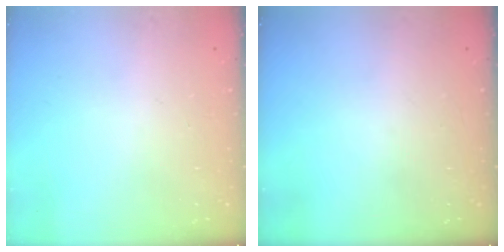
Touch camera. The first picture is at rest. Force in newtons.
{"total": 0.0}